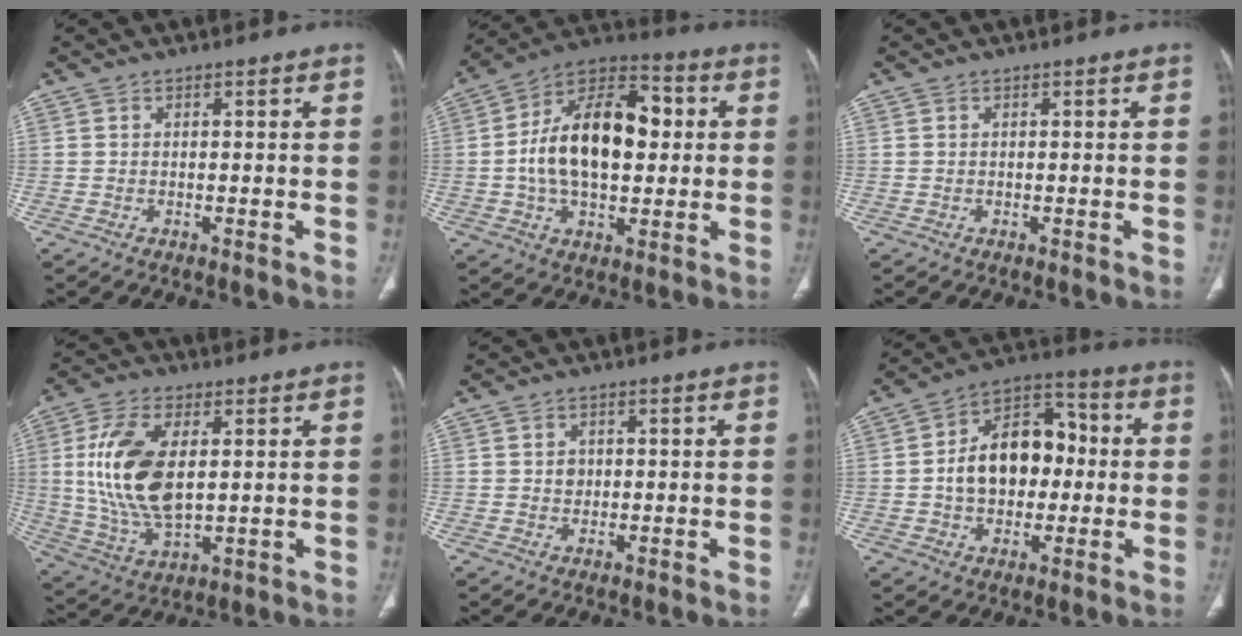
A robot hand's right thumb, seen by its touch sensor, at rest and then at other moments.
{"total": 20.1, "force": [1.2, 11.9, 16.1], "torque": [-0.246, 0.028, 0.017]}
{"total": 0.0}
{"total": 16.0, "force": [2.4, 8.2, 13.5], "torque": [-0.274, -0.011, 0.055]}
{"total": 1.7, "force": [0.2, 1.5, 0.8], "torque": [-0.004, 0.002, 0.005]}
{"total": 15.5, "force": [-0.2, 10.8, 11.1], "torque": [-0.138, 0.039, -0.007]}